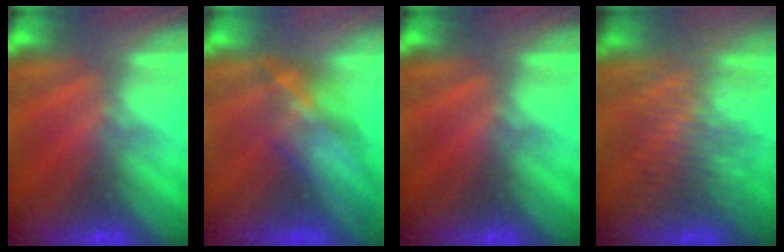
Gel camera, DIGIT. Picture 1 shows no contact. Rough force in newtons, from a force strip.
{"total": 4.1}
{"total": 0.0}
{"total": 3.5}